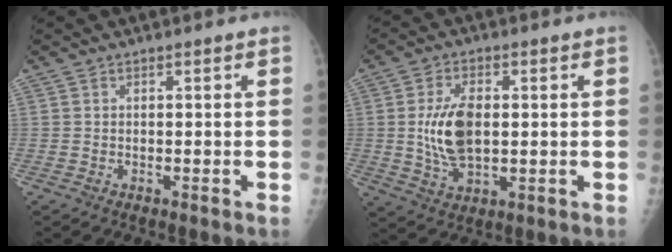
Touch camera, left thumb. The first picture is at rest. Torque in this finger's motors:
{"motor_torque": [-0.01, 0.26, 0.28, 0.12, 0.07]}